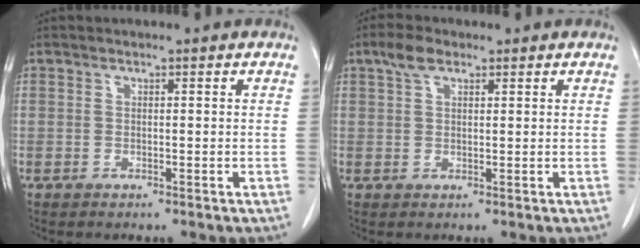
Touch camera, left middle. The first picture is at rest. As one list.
[{"total": 3.2, "force": [2.0, 1.5, 2.0], "torque": [-0.045, 0.013, 0.038]}]